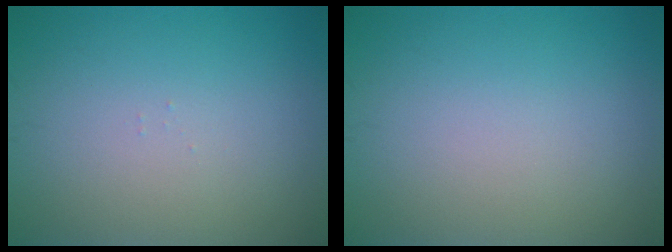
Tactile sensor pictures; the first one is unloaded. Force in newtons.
{"total": 0.0}